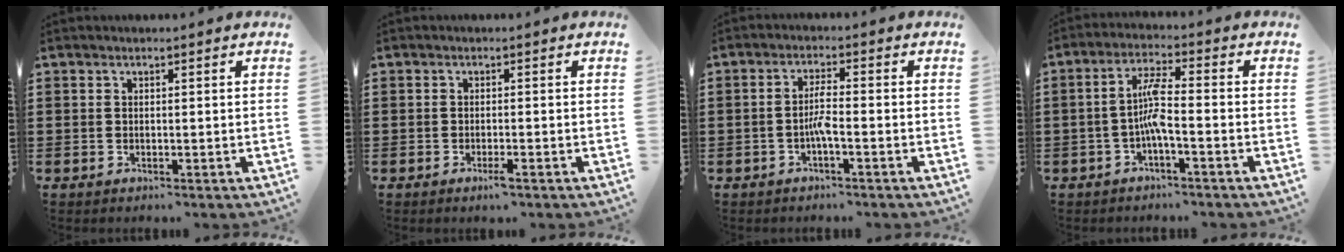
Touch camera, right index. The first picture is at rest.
{"total": 1.4, "force": [-0.9, 0.1, 1.1], "torque": [-0.019, -0.003, -0.016]}
{"total": 3.0, "force": [-1.2, 0.4, 2.8], "torque": [-0.067, -0.003, -0.027]}
{"total": 5.6, "force": [-1.5, 1.0, 5.3], "torque": [-0.112, 0.002, -0.034]}